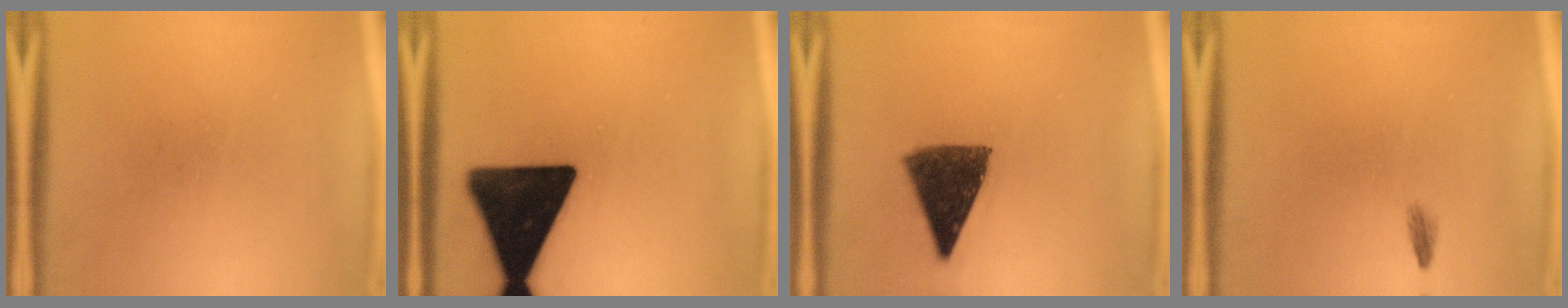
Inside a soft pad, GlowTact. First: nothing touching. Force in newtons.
{"total": 19.5}
{"total": 10.4}
{"total": 0.7}